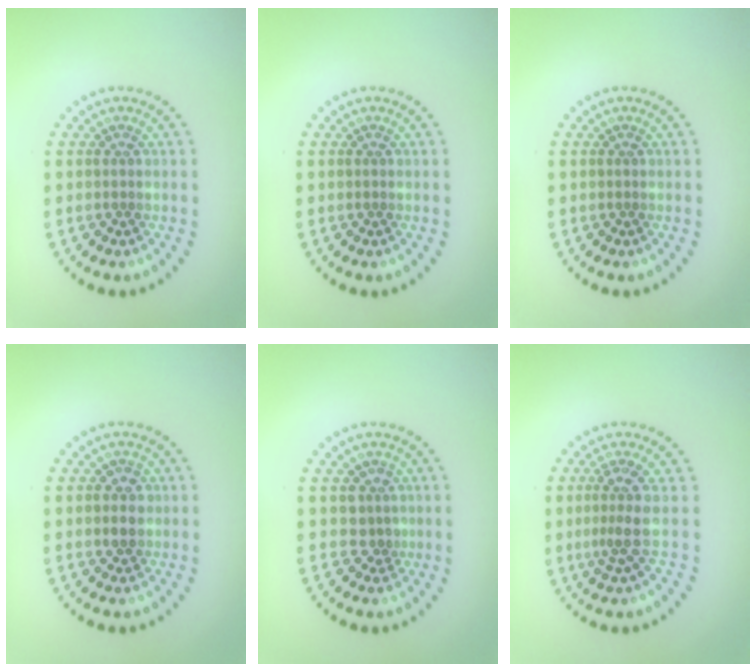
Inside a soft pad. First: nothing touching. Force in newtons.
{"total": 0.0}
{"total": 0.0}
{"total": 2.1, "press": 2.0, "slide": 0.6}
{"total": 2.0, "press": 1.4, "slide": 1.3}
{"total": 2.8, "press": 2.0, "slide": 2.0}